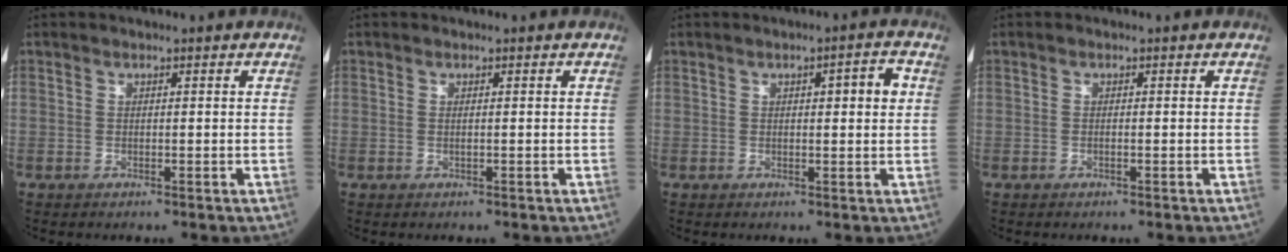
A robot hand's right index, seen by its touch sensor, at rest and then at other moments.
{"total": 0.7, "force": [-0.1, 0.2, 0.6], "torque": [-0.015, -0.001, -0.001]}
{"total": 4.1, "force": [0.9, 1.1, 3.9], "torque": [-0.054, 0.017, 0.012]}
{"total": 0.6, "force": [-0.2, 0.2, 0.6], "torque": [-0.013, 0.001, -0.005]}